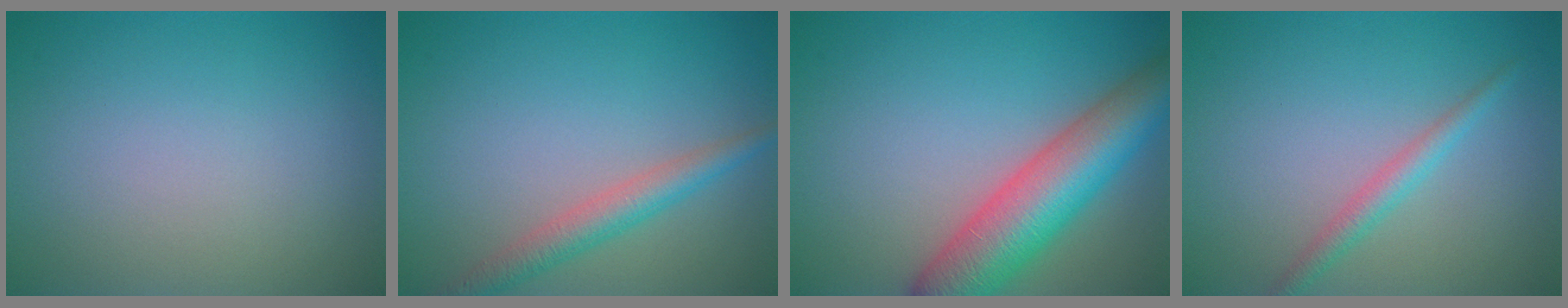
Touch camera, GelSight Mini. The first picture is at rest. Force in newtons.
{"total": 3.0, "press": 3.0, "slide": 0.1}
{"total": 8.8, "press": 8.8, "slide": 0.4}
{"total": 2.0, "press": 2.0, "slide": 0.1}